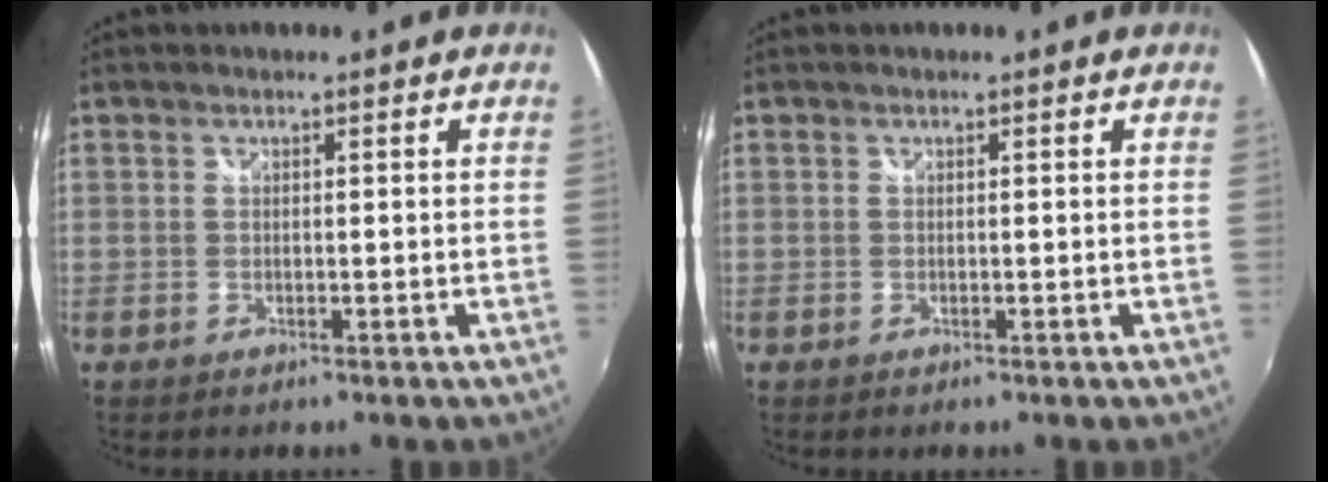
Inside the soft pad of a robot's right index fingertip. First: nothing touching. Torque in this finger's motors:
{"motor_torque": [-0.10, 0.10, -0.01, 0.01]}